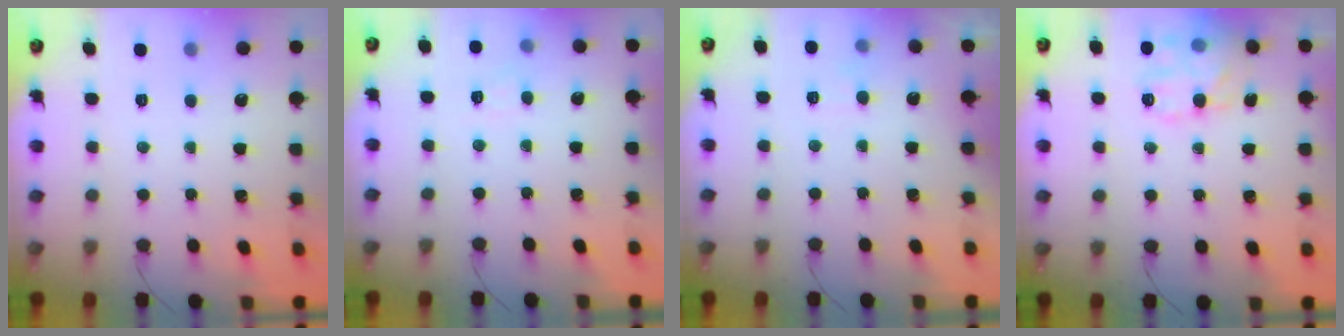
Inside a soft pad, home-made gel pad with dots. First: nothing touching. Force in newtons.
{"total": 4.2, "press": 4.1, "slide": 1.1}
{"total": 2.6, "press": 2.2, "slide": 1.4}
{"total": 12.8, "press": 12.8, "slide": 1.1}